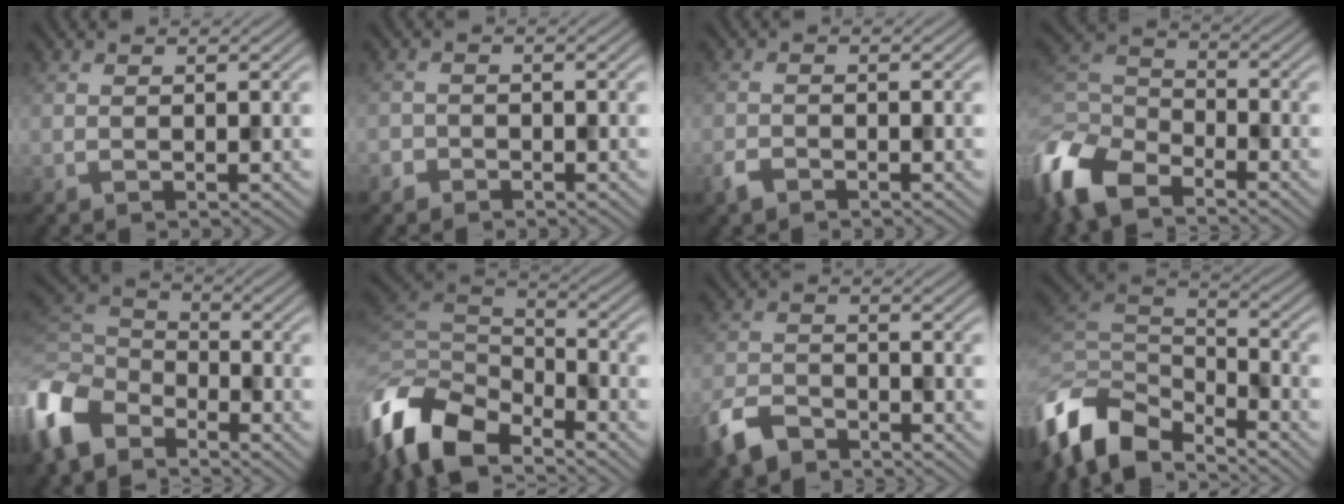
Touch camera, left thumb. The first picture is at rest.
{"total": 1.8, "force": [-1.2, 1.3, 0.0], "torque": [0.005, 0.002, -0.029]}
{"total": 1.7, "force": [-1.4, 0.8, 0.7], "torque": [-0.016, -0.002, -0.033]}
{"total": 11.3, "force": [-8.0, 5.2, 6.0], "torque": [-0.161, -0.018, -0.178]}
{"total": 10.1, "force": [-6.4, 5.6, 5.4], "torque": [-0.156, -0.013, -0.145]}
{"total": 12.3, "force": [-7.8, 6.2, 7.2], "torque": [-0.189, -0.017, -0.150]}
{"total": 6.0, "force": [-4.7, 2.7, 2.6], "torque": [-0.059, -0.007, -0.106]}
{"total": 12.2, "force": [-7.6, 6.4, 7.0], "torque": [-0.179, -0.013, -0.147]}